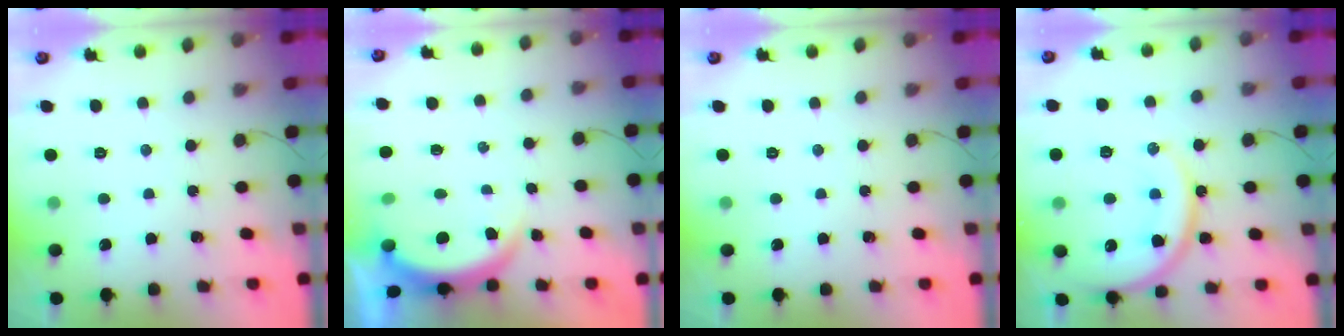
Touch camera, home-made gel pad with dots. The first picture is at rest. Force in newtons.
{"total": 4.6, "press": 4.6, "slide": 0.7}
{"total": 0.0}
{"total": 18.2, "press": 18.0, "slide": 2.0}